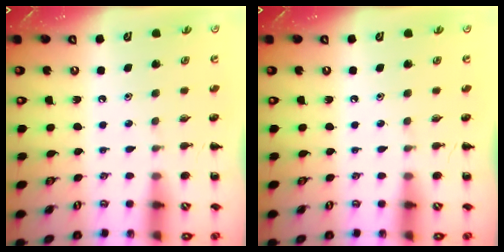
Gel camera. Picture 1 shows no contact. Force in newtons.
{"total": 0.0}